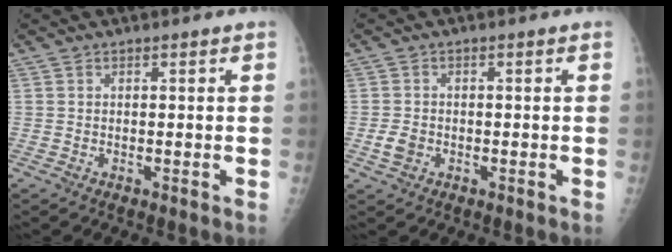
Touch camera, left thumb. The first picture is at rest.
{"total": 2.8, "force": [-0.8, 2.2, 1.5], "torque": [-0.025, 0.002, -0.013]}